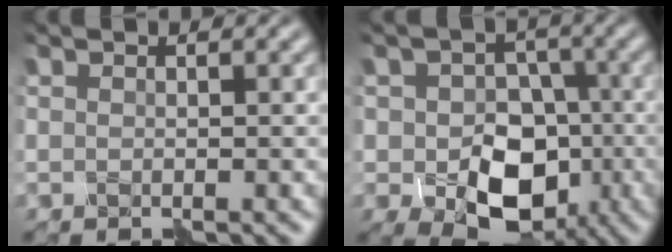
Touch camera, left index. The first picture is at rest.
{"total": 8.1, "force": [-2.6, 5.8, 5.0], "torque": [-0.069, -0.009, -0.047]}